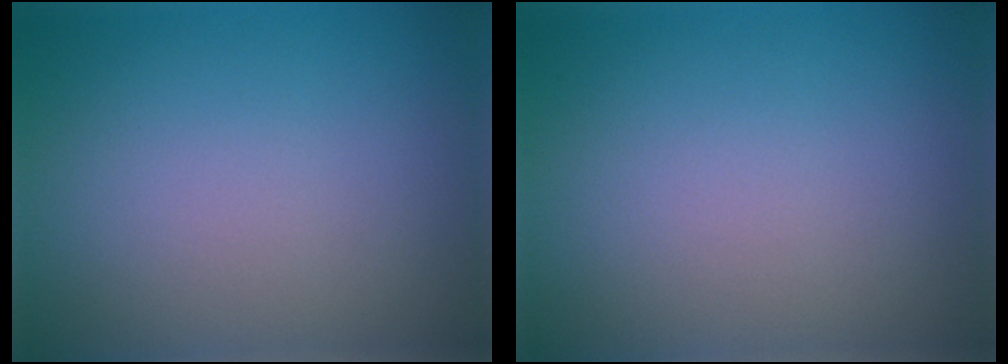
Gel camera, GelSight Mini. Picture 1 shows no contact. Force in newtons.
{"total": 0.0}